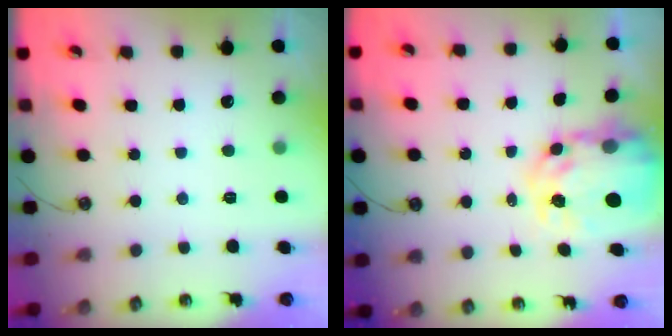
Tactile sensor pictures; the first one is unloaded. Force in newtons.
{"total": 10.6, "press": 10.6, "slide": 0.9}